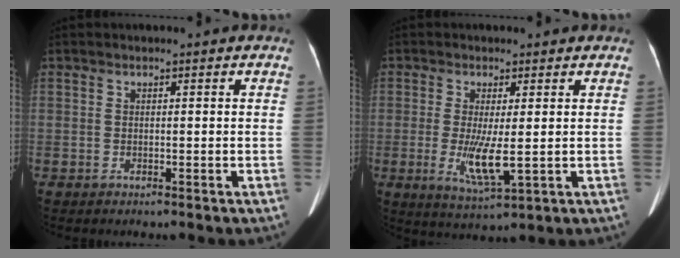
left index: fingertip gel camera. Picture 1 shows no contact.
{"total": 6.4, "force": [-0.5, 1.1, 6.3], "torque": [-0.126, -0.019, -0.001]}